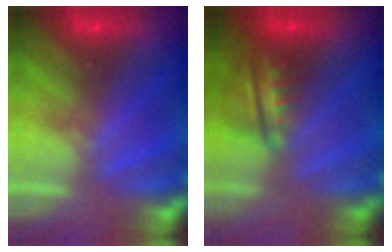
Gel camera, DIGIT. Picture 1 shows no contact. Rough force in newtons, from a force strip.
{"total": 6.7}